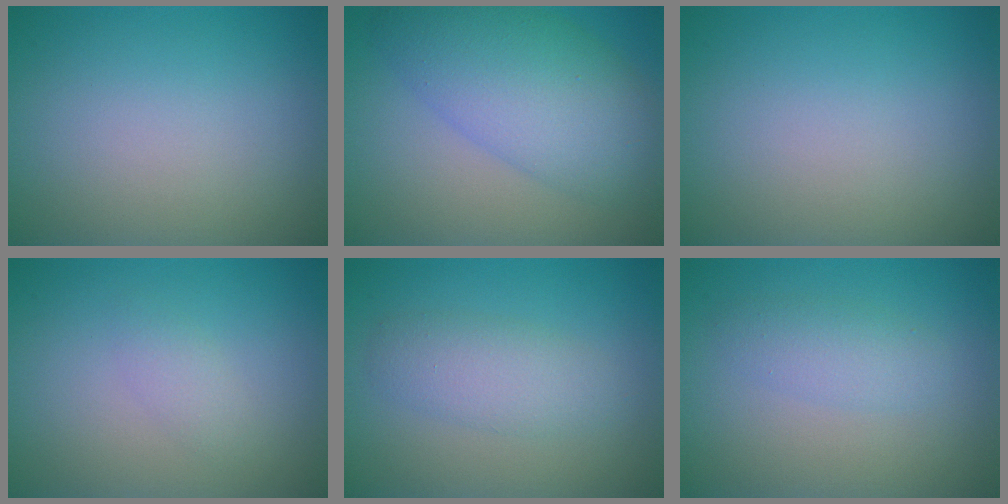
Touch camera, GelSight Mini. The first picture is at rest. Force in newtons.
{"total": 8.0, "press": 8.0, "slide": 0.3}
{"total": 0.0}
{"total": 1.2, "press": 1.2, "slide": 0.1}
{"total": 3.0, "press": 3.0, "slide": 0.1}
{"total": 2.2, "press": 2.2, "slide": 0.1}